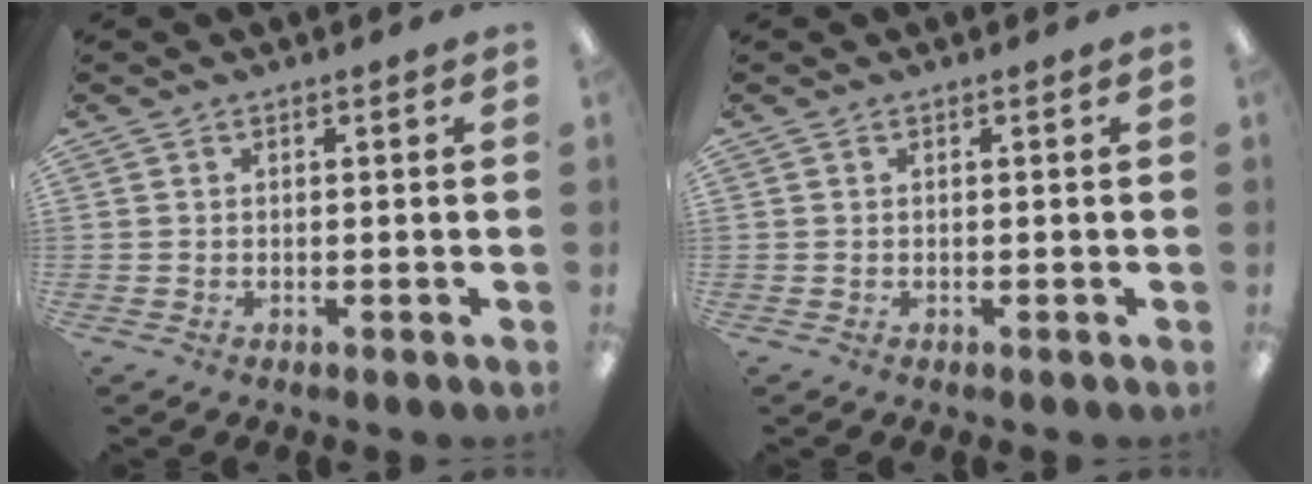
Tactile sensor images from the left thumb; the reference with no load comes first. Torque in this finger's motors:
{"motor_torque": [0.00, 0.00, -0.13, 0.14, 0.00]}